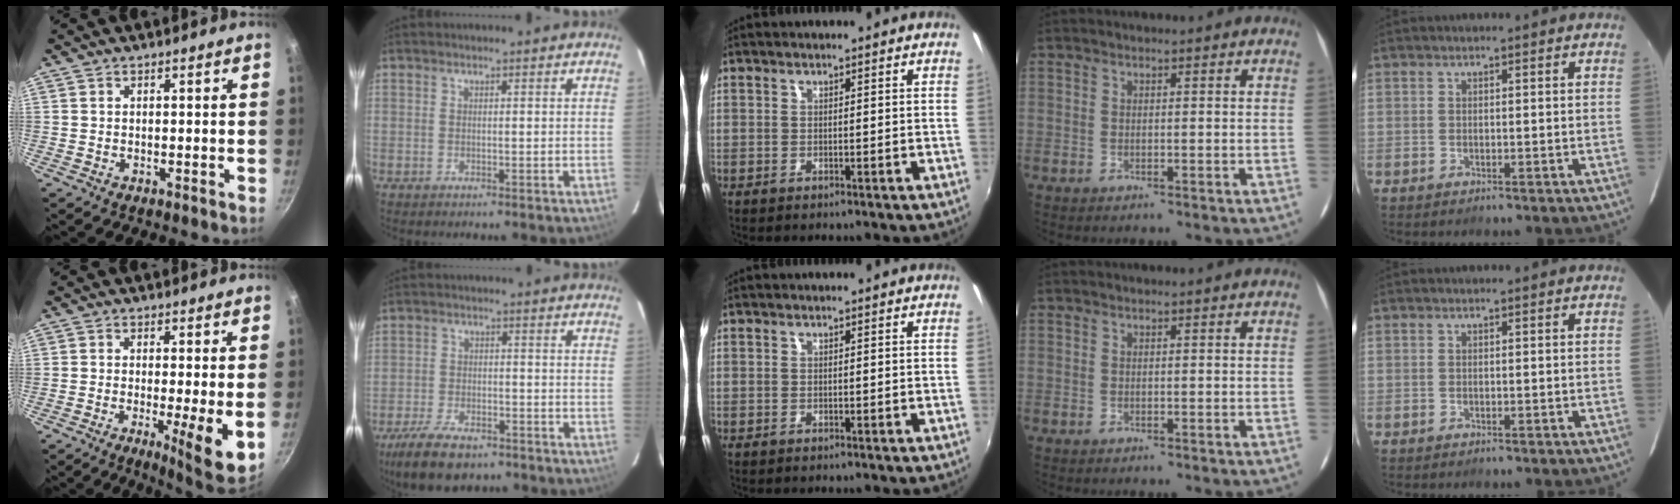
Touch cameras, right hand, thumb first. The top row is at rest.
{"thumb": {"total": 9.2, "force": [-1.5, 1.3, 9.0], "torque": [-0.131, -0.015, -0.018]}, "index": {"total": 11.1, "force": [-8.2, 4.6, 5.9], "torque": [-0.146, -0.020, -0.142]}}